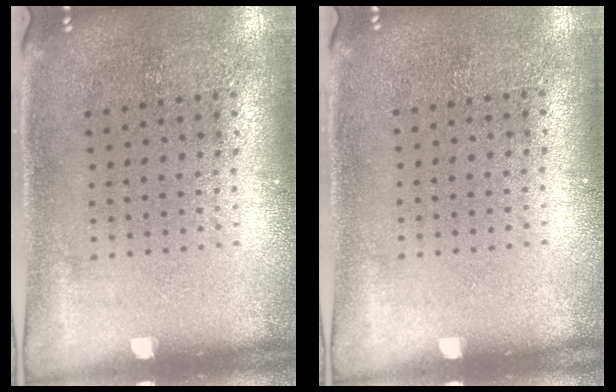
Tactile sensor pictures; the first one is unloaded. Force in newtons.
{"total": 0.0}